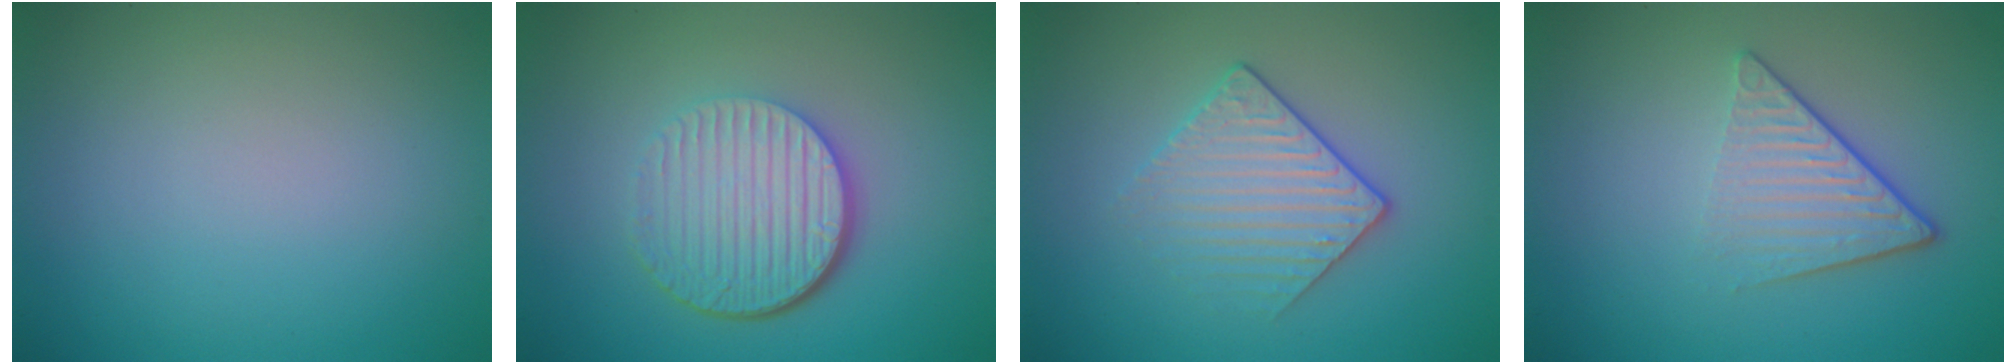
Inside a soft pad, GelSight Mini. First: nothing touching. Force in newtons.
{"total": 6.1, "press": 4.2, "slide": 4.4}
{"total": 2.9, "press": 2.6, "slide": 1.2}
{"total": 4.5, "press": 2.8, "slide": 3.5}